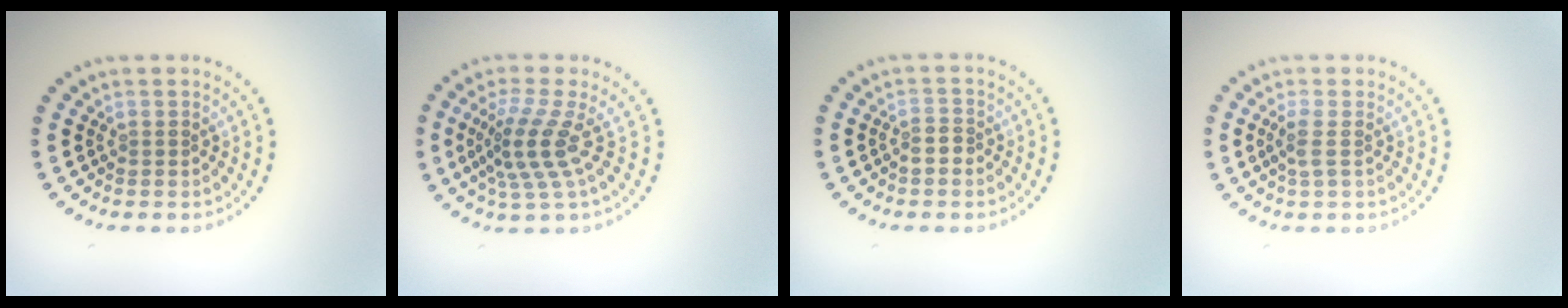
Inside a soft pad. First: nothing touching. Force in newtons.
{"total": 4.0, "press": 2.8, "slide": 2.8}
{"total": 1.4, "press": 1.2, "slide": 0.8}
{"total": 1.3, "press": 1.2, "slide": 0.7}